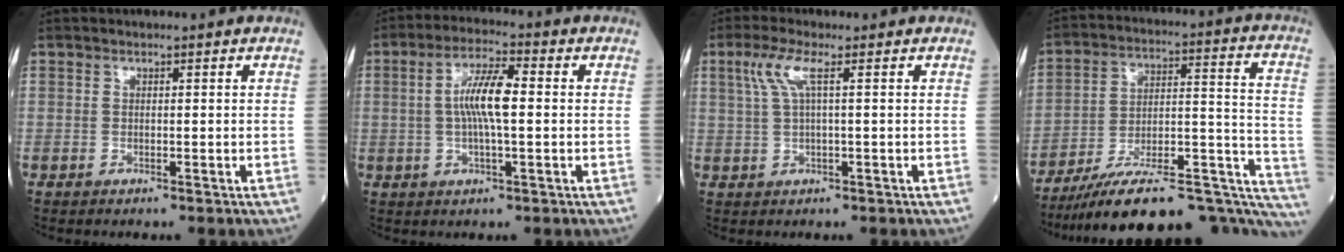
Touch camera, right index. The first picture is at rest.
{"total": 7.6, "force": [0.4, 1.3, 7.5], "torque": [-0.147, 0.011, 0.002]}
{"total": 4.0, "force": [1.4, 0.2, 3.7], "torque": [-0.090, 0.017, 0.035]}
{"total": 27.8, "force": [-22.4, 5.3, 15.6], "torque": [-0.157, 0.030, -0.319]}